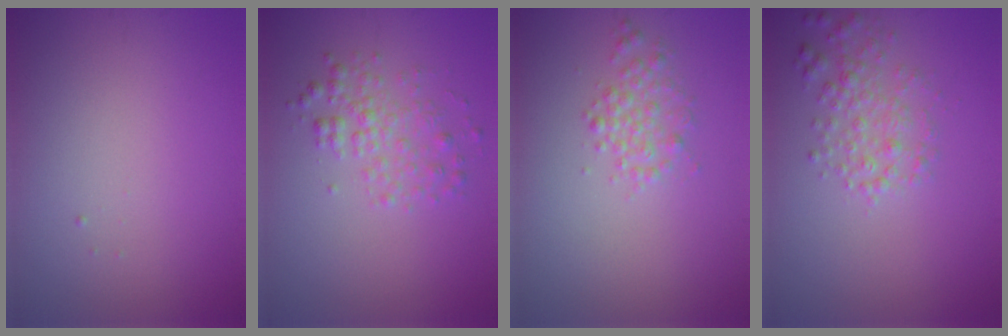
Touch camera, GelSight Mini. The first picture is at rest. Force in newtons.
{"total": 2.4, "press": 2.4, "slide": 0.1}
{"total": 1.8, "press": 1.8, "slide": 0.0}
{"total": 2.5, "press": 2.5, "slide": 0.1}